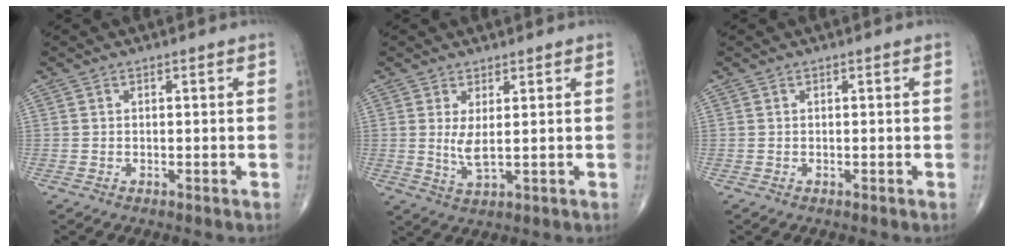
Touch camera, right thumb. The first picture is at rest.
{"total": 3.8, "force": [0.7, 0.9, 3.6], "torque": [-0.076, -0.017, 0.020]}
{"total": 0.0}